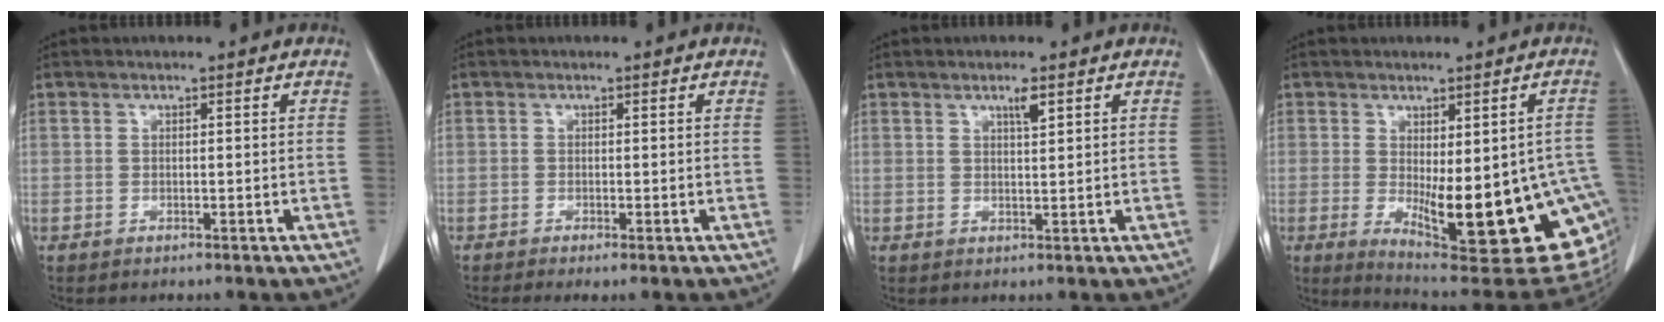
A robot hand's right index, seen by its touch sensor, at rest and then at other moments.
{"total": 1.4, "force": [-0.8, 0.1, 1.2], "torque": [-0.021, -0.005, -0.015]}
{"total": 2.1, "force": [1.2, 0.1, 1.7], "torque": [-0.033, -0.002, 0.021]}
{"total": 21.6, "force": [-5.4, 6.2, 19.9], "torque": [-0.174, -0.014, -0.057]}